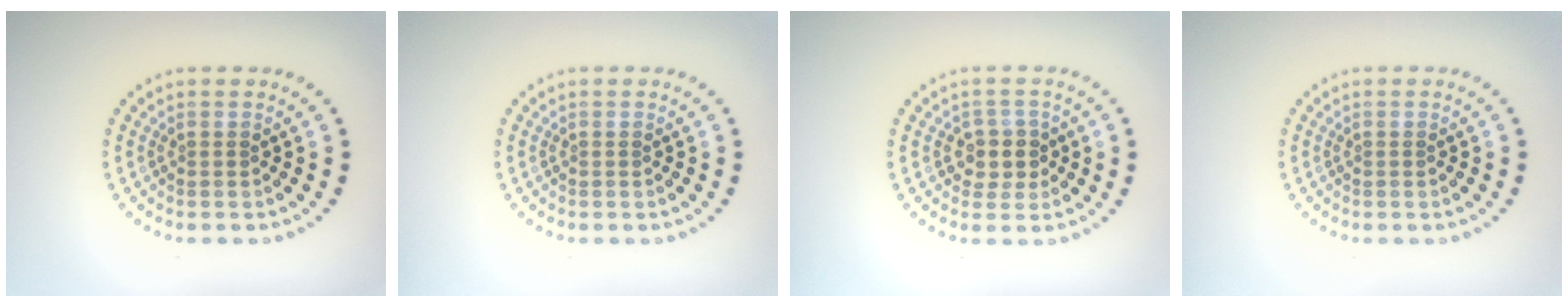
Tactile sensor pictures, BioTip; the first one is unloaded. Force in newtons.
{"total": 0.0}
{"total": 2.3, "press": 2.1, "slide": 1.0}
{"total": 0.0}